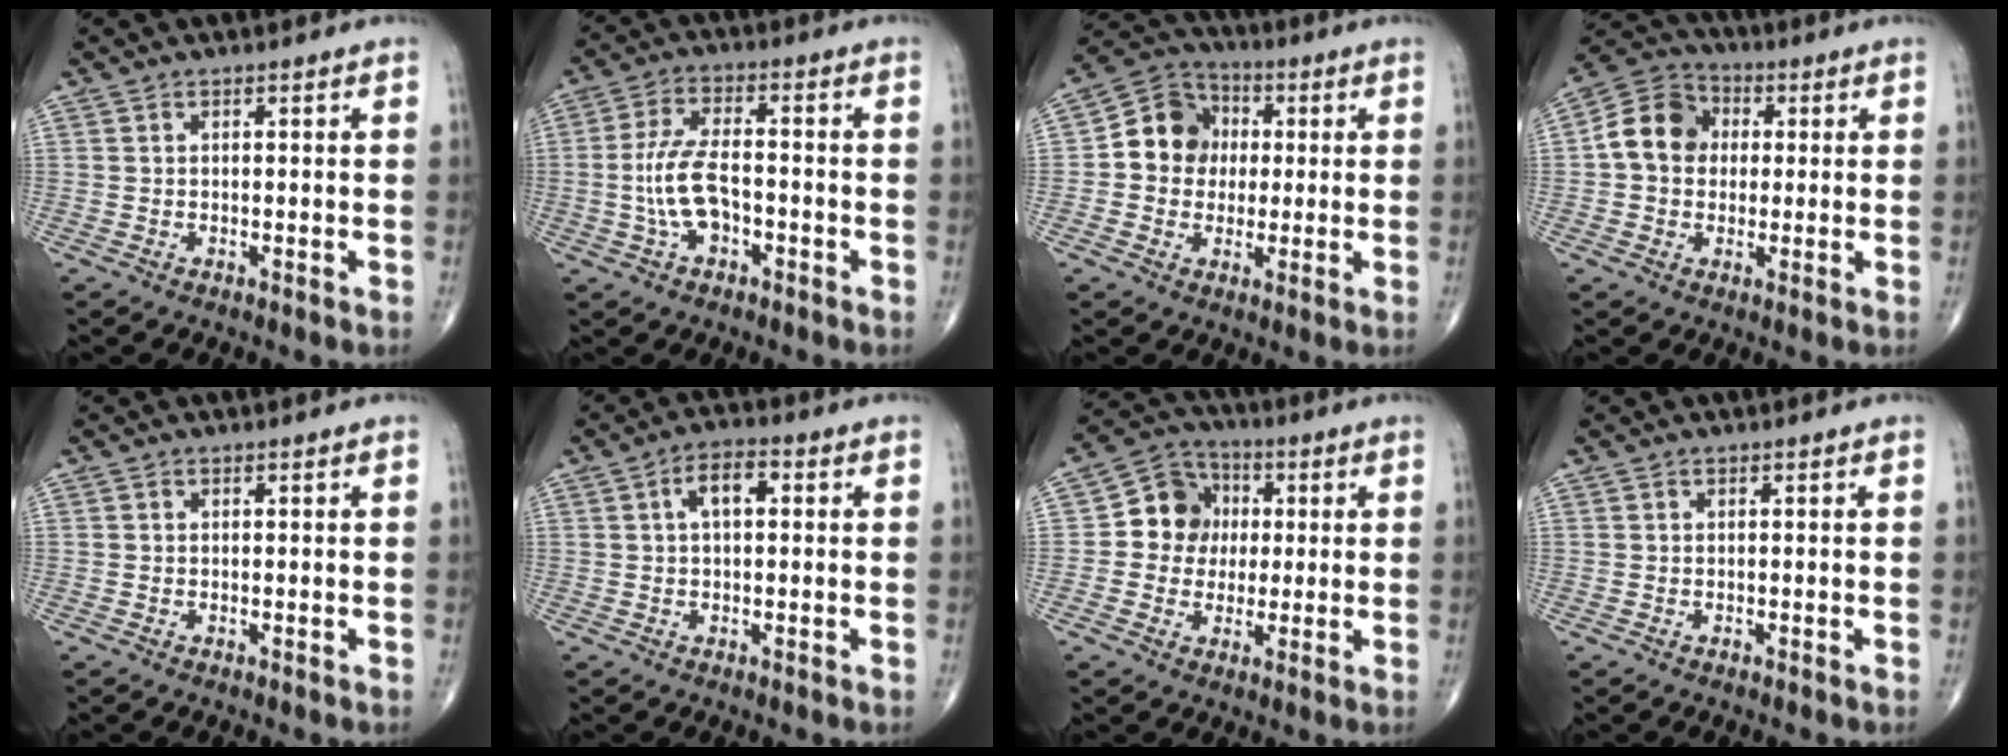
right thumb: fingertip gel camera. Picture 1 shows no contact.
{"total": 8.5, "force": [-1.9, 4.2, 7.1], "torque": [-0.148, 0.026, -0.036]}
{"total": 10.3, "force": [0.7, 9.3, 4.4], "torque": [-0.034, 0.018, 0.001]}
{"total": 10.0, "force": [0.8, 8.3, 5.5], "torque": [-0.084, 0.024, 0.001]}
{"total": 0.0}
{"total": 5.3, "force": [1.1, 2.7, 4.4], "torque": [-0.075, 0.016, 0.011]}
{"total": 9.4, "force": [0.9, 8.4, 4.1], "torque": [-0.026, 0.013, 0.005]}
{"total": 0.0}